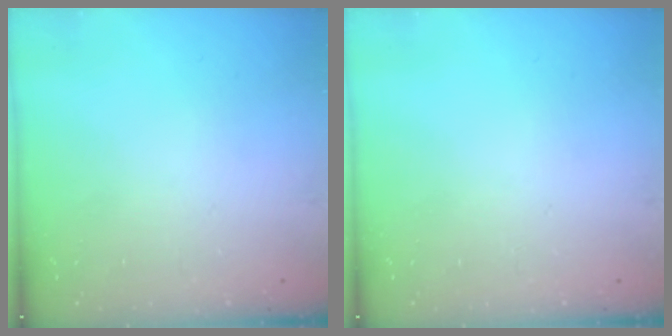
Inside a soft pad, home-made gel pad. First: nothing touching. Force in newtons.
{"total": 0.0}